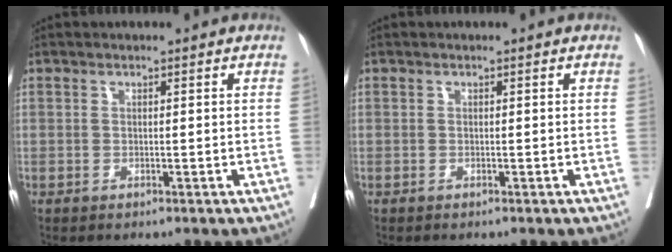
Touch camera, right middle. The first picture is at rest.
{"total": 0.0}